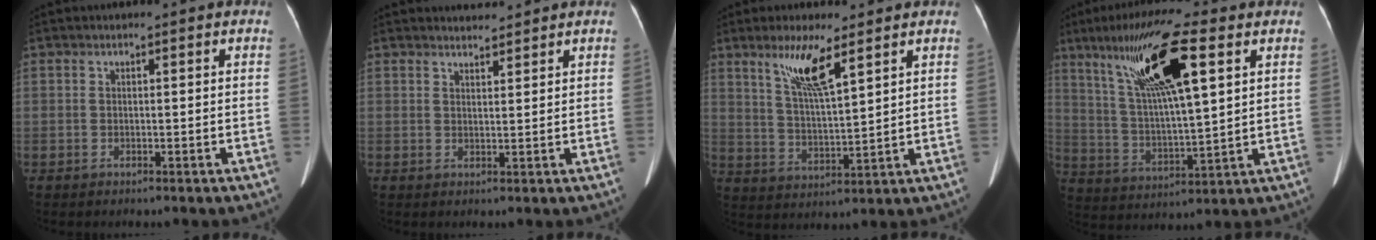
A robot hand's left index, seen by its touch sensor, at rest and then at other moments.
{"total": 2.3, "force": [2.3, 0.3, 0.1], "torque": [-0.005, 0.003, 0.039]}
{"total": 7.8, "force": [4.8, 0.7, 6.2], "torque": [-0.124, -0.005, 0.095]}
{"total": 16.9, "force": [7.9, 2.2, 14.8], "torque": [-0.279, 0.021, 0.141]}